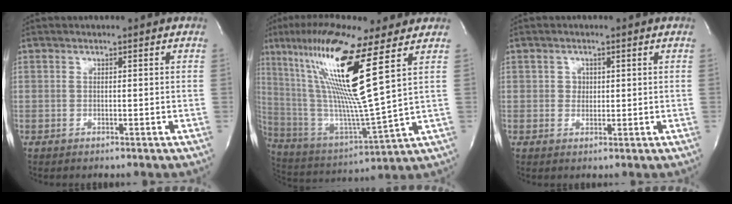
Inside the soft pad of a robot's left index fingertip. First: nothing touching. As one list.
[{"total": 19.5, "force": [9.1, -0.6, 17.3], "torque": [-0.346, -0.016, 0.157]}, {"total": 1.4, "force": [0.1, 1.3, 0.5], "torque": [-0.009, -0.005, 0.001]}]